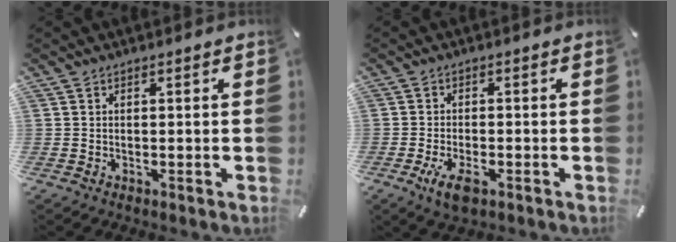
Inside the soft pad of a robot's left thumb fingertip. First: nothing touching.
{"total": 5.0, "force": [-2.4, 2.2, 3.8], "torque": [-0.077, 0.002, -0.042]}